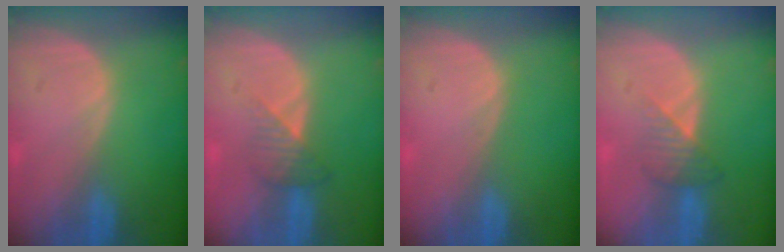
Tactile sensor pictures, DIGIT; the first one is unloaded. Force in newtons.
{"total": 3.3, "press": 3.1, "slide": 1.2}
{"total": 0.0}
{"total": 3.4, "press": 3.2, "slide": 1.1}